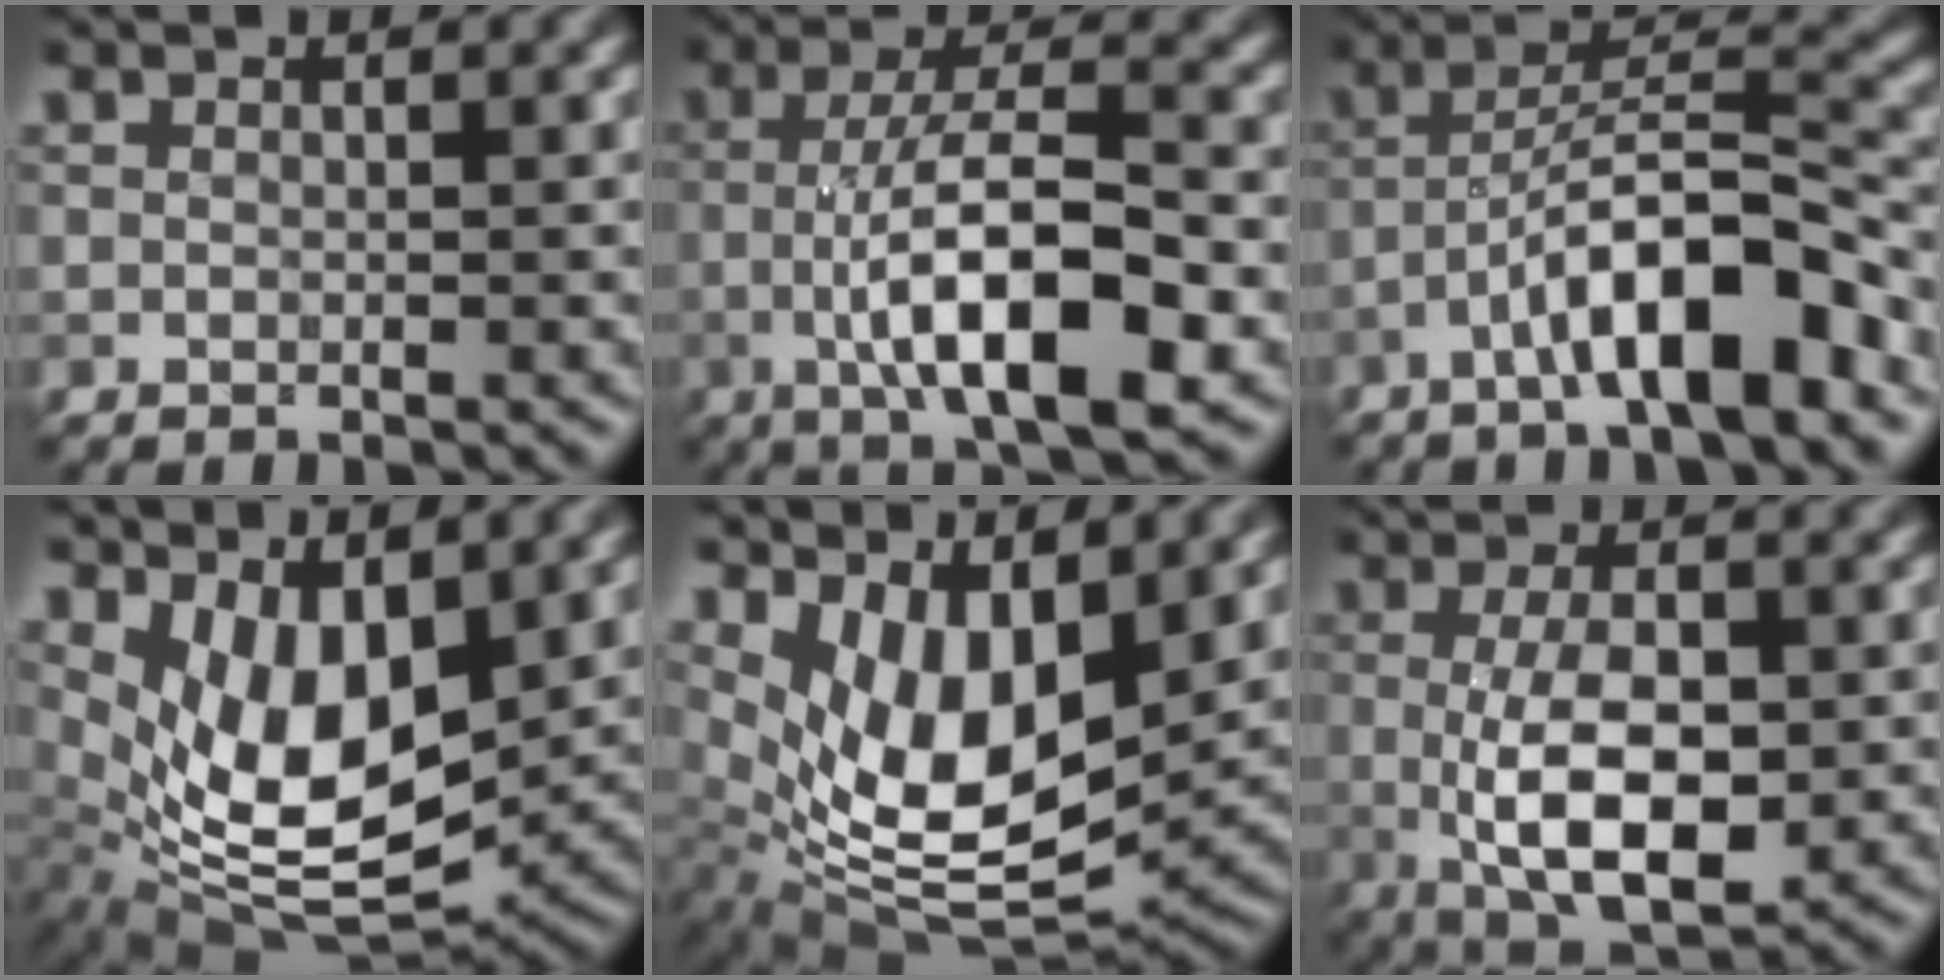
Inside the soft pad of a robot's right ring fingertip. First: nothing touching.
{"total": 9.4, "force": [-2.5, 2.5, 8.7], "torque": [-0.141, 0.008, -0.050]}
{"total": 8.2, "force": [-4.2, 1.7, 6.8], "torque": [-0.108, 0.022, -0.073]}
{"total": 8.5, "force": [2.5, 4.2, 7.0], "torque": [-0.133, -0.011, 0.045]}
{"total": 10.0, "force": [3.1, 4.8, 8.3], "torque": [-0.156, -0.015, 0.057]}
{"total": 7.4, "force": [-0.4, 3.0, 6.8], "torque": [-0.125, -0.008, -0.006]}